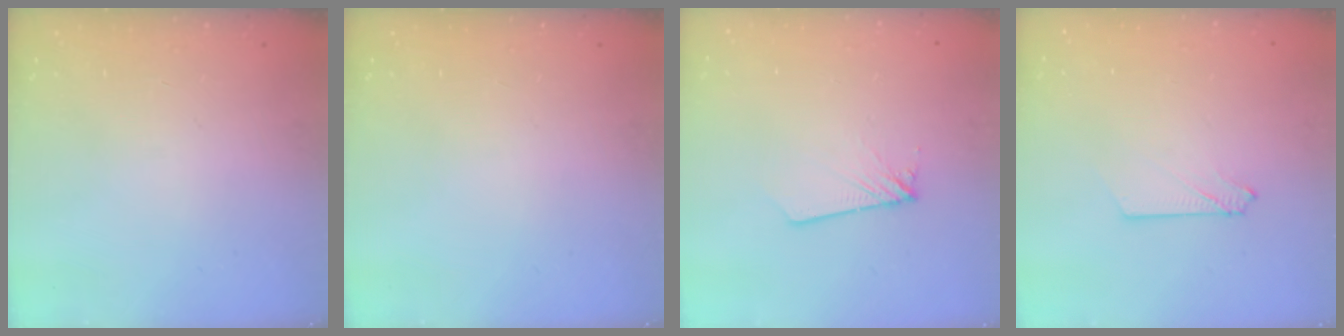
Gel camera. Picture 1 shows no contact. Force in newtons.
{"total": 0.0}
{"total": 1.8, "press": 1.8, "slide": 0.1}
{"total": 2.6, "press": 2.6, "slide": 0.3}